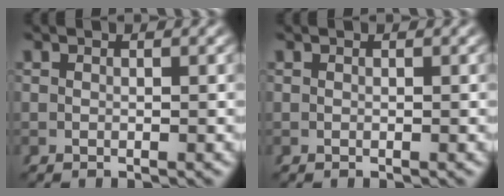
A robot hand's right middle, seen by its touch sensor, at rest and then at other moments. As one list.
[{"total": 0.0}]